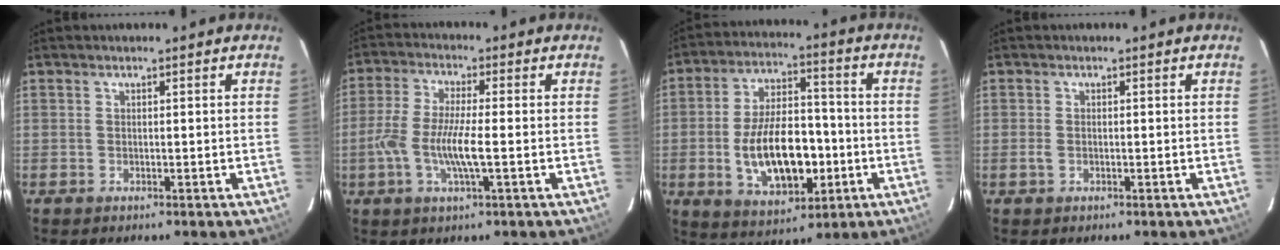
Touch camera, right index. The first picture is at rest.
{"total": 8.9, "force": [-2.1, 1.4, 8.5], "torque": [-0.174, -0.004, -0.044]}
{"total": 16.4, "force": [-3.6, 8.4, 13.6], "torque": [-0.261, 0.008, -0.043]}
{"total": 1.3, "force": [-0.4, 0.8, 1.0], "torque": [-0.023, 0.000, -0.007]}